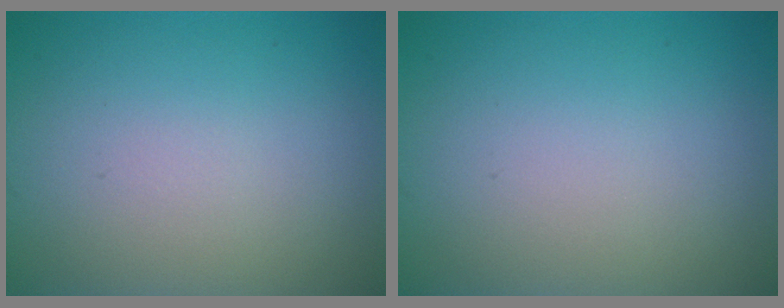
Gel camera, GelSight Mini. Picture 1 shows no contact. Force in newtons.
{"total": 0.0}